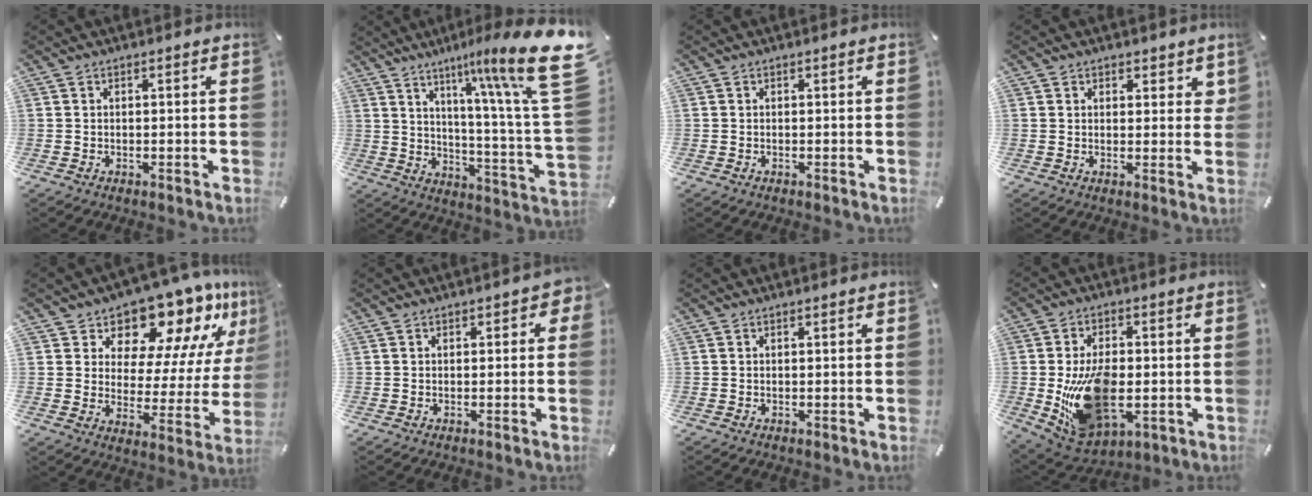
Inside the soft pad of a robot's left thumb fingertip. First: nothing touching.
{"total": 21.9, "force": [11.9, 3.0, 18.2], "torque": [-0.263, -0.091, 0.177]}
{"total": 0.0}
{"total": 3.0, "force": [1.7, 2.2, 0.9], "torque": [0.011, -0.005, 0.025]}
{"total": 13.1, "force": [11.1, 5.9, 3.8], "torque": [-0.063, -0.114, 0.185]}
{"total": 1.6, "force": [-0.1, 1.1, 1.1], "torque": [-0.014, 0.004, -0.005]}
{"total": 0.0}
{"total": 18.2, "force": [-2.2, 11.7, 13.8], "torque": [-0.261, -0.010, -0.031]}